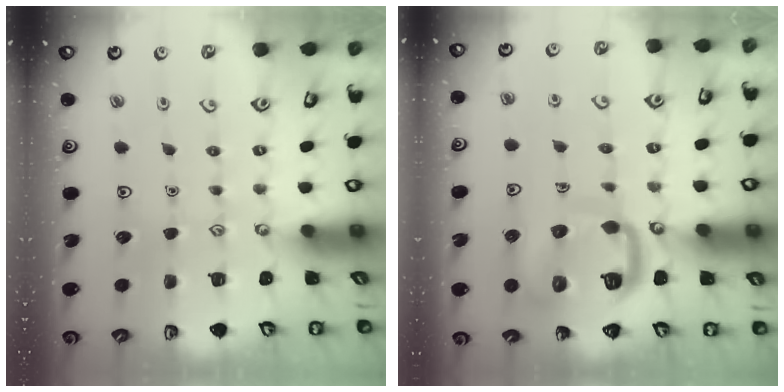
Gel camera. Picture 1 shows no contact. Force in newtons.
{"total": 11.5, "press": 11.5, "slide": 1.1}